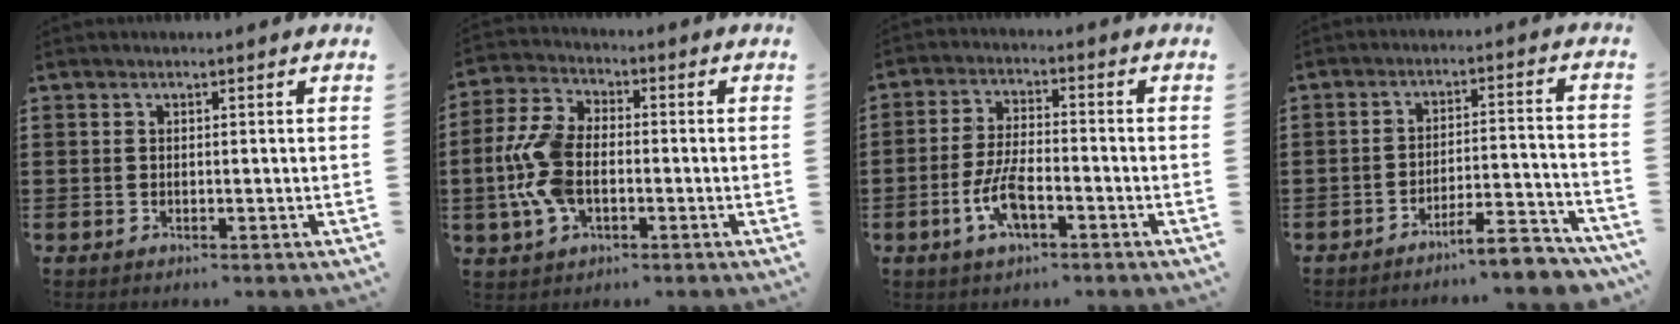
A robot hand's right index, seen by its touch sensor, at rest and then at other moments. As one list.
[{"total": 9.2, "force": [-1.4, 5.4, 7.3], "torque": [-0.192, -0.006, -0.035]}, {"total": 6.8, "force": [-2.7, 2.6, 5.7], "torque": [-0.134, -0.007, -0.056]}, {"total": 6.3, "force": [-5.7, 0.4, 2.8], "torque": [-0.043, 0.000, -0.107]}]